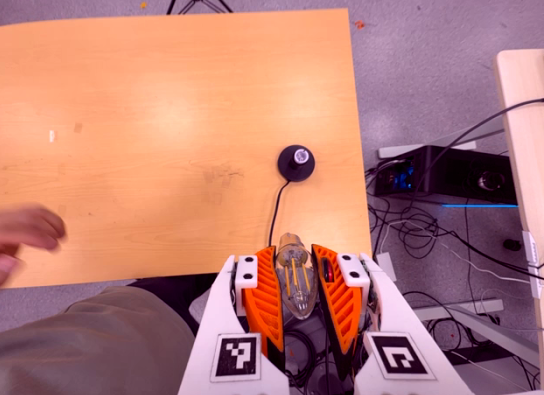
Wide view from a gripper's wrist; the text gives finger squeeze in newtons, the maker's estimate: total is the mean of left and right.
{"total": 22.2, "left": 24.4, "right": 19.9}